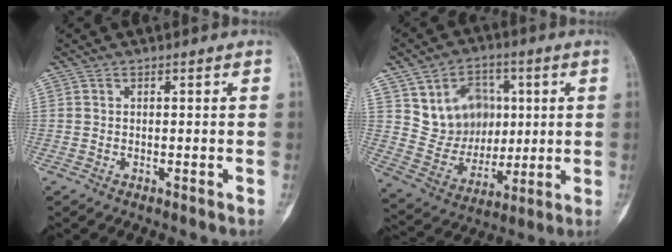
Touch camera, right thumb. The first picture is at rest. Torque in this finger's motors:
{"motor_torque": [-0.48, 1.79, 0.17, 0.00, 0.06]}